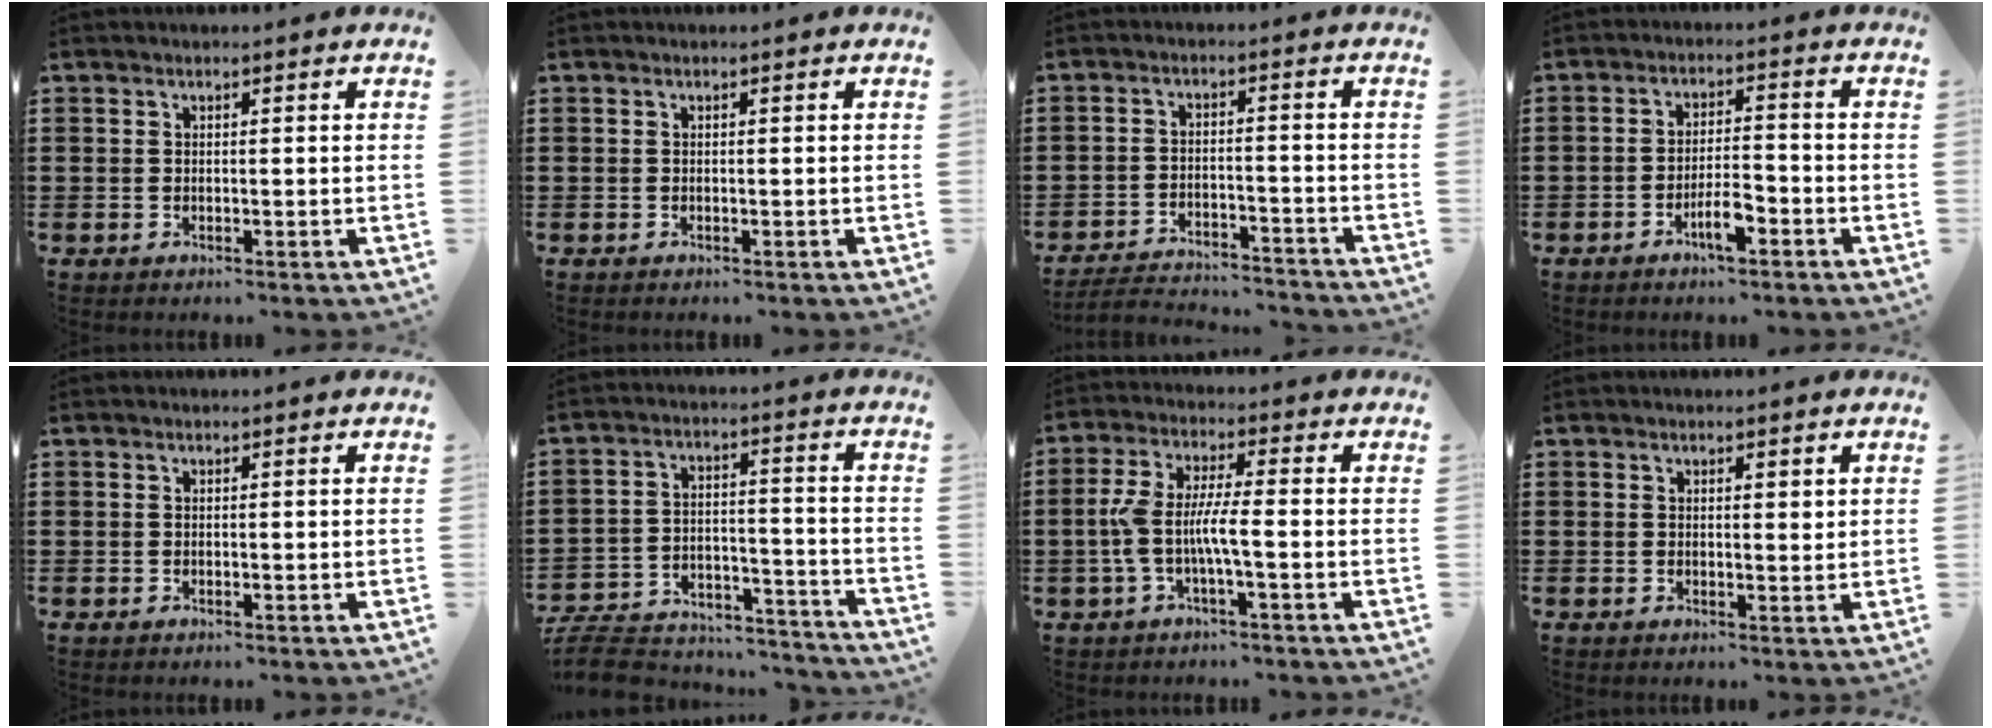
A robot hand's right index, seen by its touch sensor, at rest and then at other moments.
{"total": 0.0}
{"total": 3.6, "force": [-3.6, 0.2, 0.7], "torque": [-0.023, 0.000, -0.079]}
{"total": 4.7, "force": [-2.6, 1.2, 3.7], "torque": [-0.075, 0.000, -0.050]}
{"total": 0.0}
{"total": 8.2, "force": [-7.8, 1.6, 2.2], "torque": [-0.050, 0.014, -0.154]}
{"total": 6.2, "force": [-1.6, 1.1, 5.9], "torque": [-0.140, -0.012, -0.041]}
{"total": 1.2, "force": [0.7, 0.5, 0.8], "torque": [-0.008, 0.002, 0.010]}